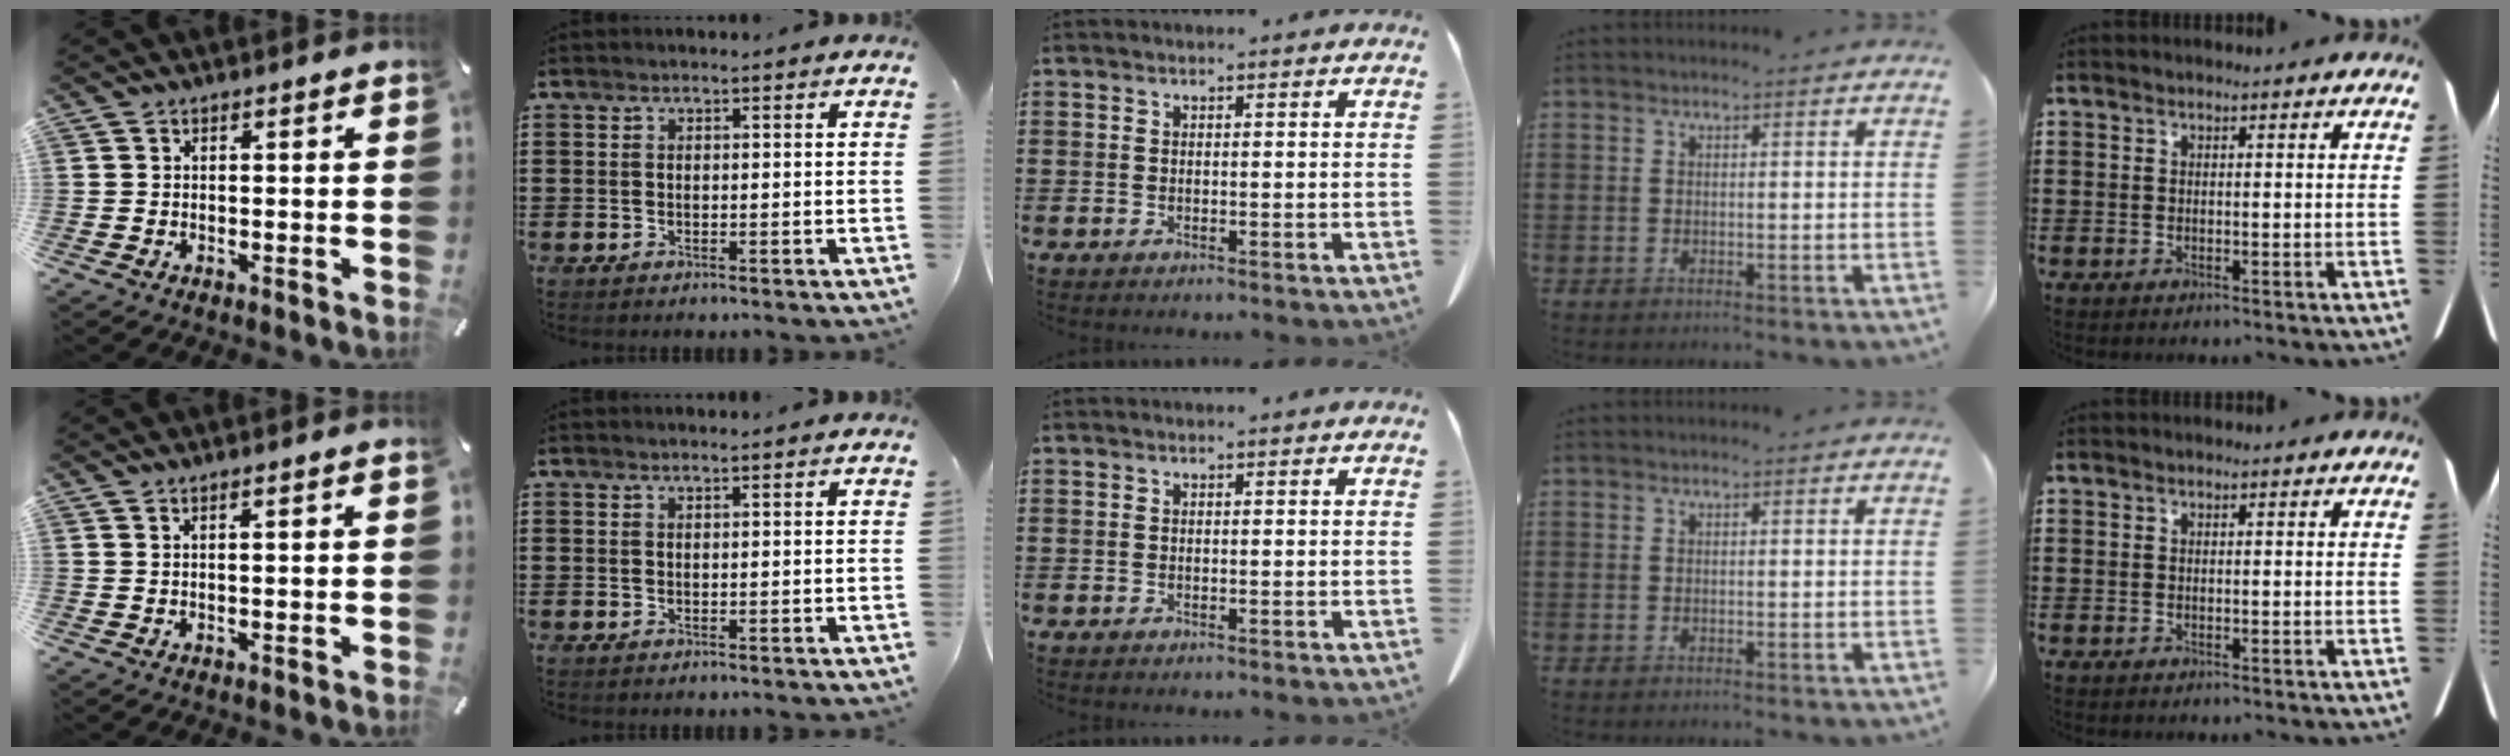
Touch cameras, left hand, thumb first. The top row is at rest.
{"thumb": {"total": 1.3, "force": [0.9, -0.2, 0.9], "torque": [-0.017, -0.003, 0.017]}, "index": {"total": 0.8, "force": [0.7, -0.1, 0.3], "torque": [-0.007, -0.002, 0.014]}}